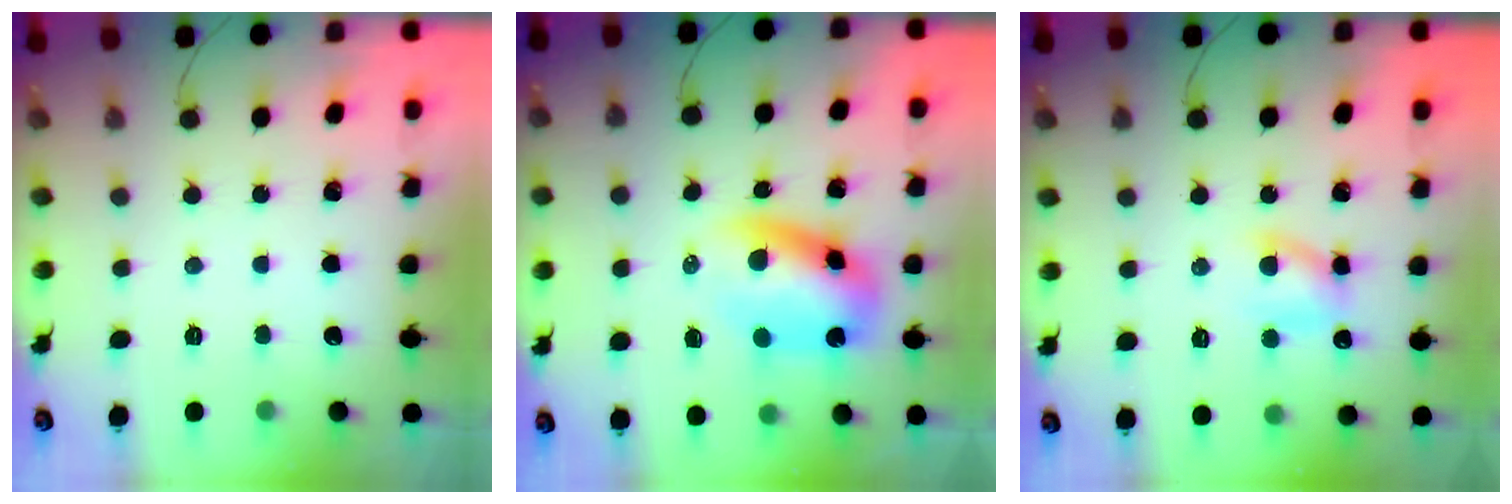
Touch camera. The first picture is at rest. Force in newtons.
{"total": 9.2, "press": 8.9, "slide": 2.4}
{"total": 7.4, "press": 7.2, "slide": 1.4}